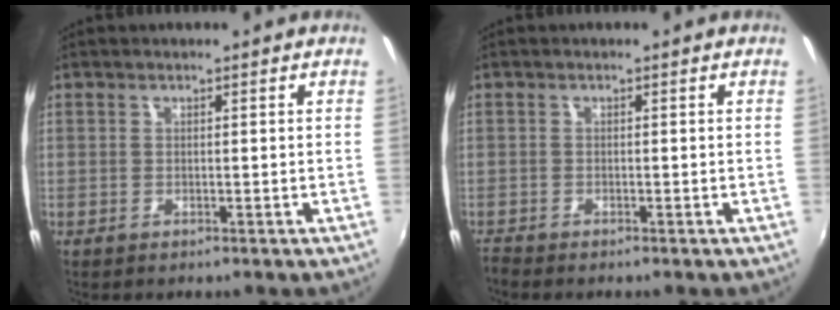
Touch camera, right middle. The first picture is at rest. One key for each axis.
{"total": 1.6, "fx": -1.6, "fy": 0.0, "fz": 0.2, "tx": -0.010, "ty": -0.010, "tz": -0.033}